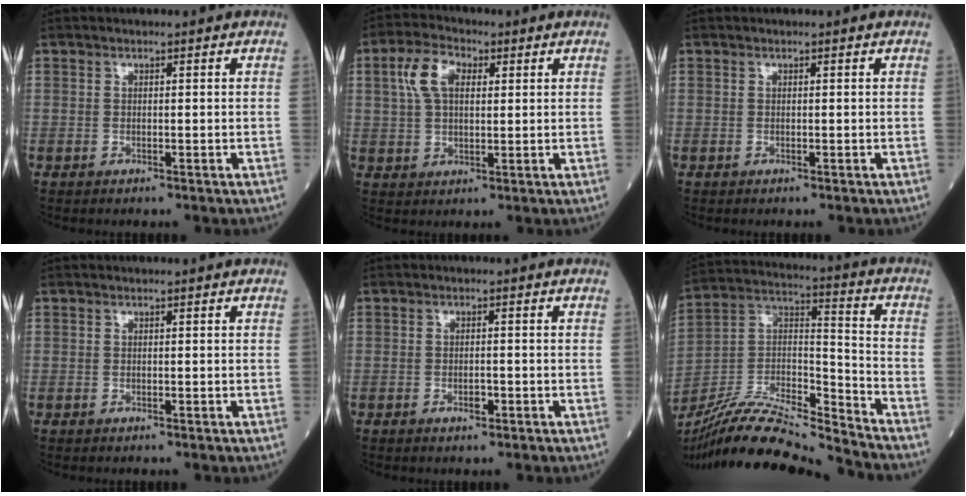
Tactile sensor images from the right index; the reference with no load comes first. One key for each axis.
{"total": 6.8, "fx": 2.2, "fy": 3.6, "fz": 5.3, "tx": -0.119, "ty": 0.018, "tz": 0.044}
{"total": 0.0}
{"total": 0.0}
{"total": 1.7, "fx": -0.7, "fy": 0.5, "fz": 1.4, "tx": -0.027, "ty": 0.000, "tz": -0.009}
{"total": 19.3, "fx": -18.1, "fy": 0.6, "fz": 6.7, "tx": -0.137, "ty": 0.017, "tz": -0.326}